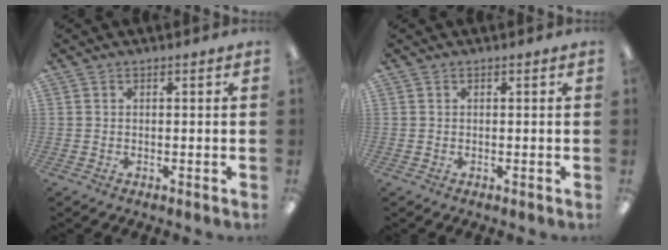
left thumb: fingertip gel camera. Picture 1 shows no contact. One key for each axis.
{"total": 0.0}